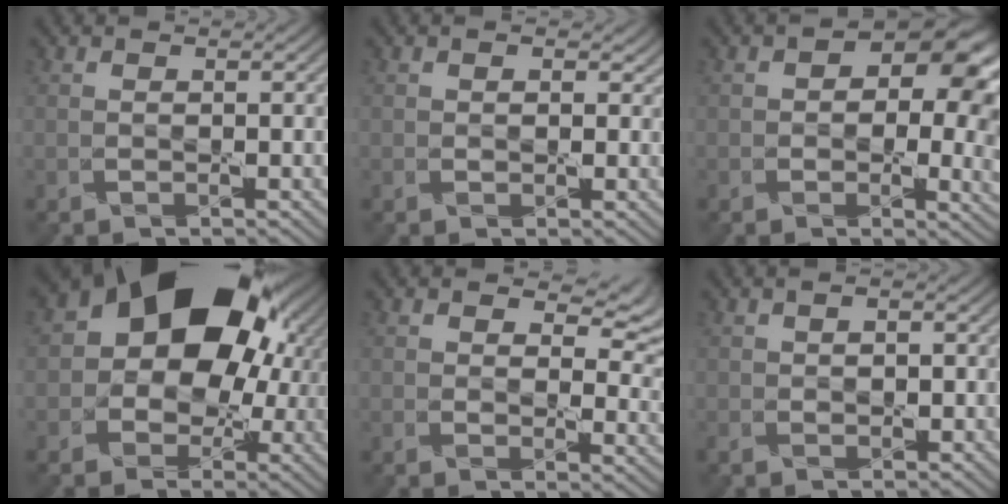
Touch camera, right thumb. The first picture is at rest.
{"total": 1.2, "force": [0.5, 1.0, 0.2], "torque": [-0.006, -0.003, 0.001]}
{"total": 12.0, "force": [2.2, 7.9, 8.8], "torque": [-0.086, -0.005, 0.042]}
{"total": 17.3, "force": [3.7, 12.9, 10.9], "torque": [-0.165, -0.005, 0.062]}
{"total": 6.4, "force": [3.5, 3.8, 3.9], "torque": [-0.054, -0.007, 0.049]}
{"total": 2.0, "force": [-0.5, 1.4, 1.2], "torque": [-0.028, 0.001, -0.011]}